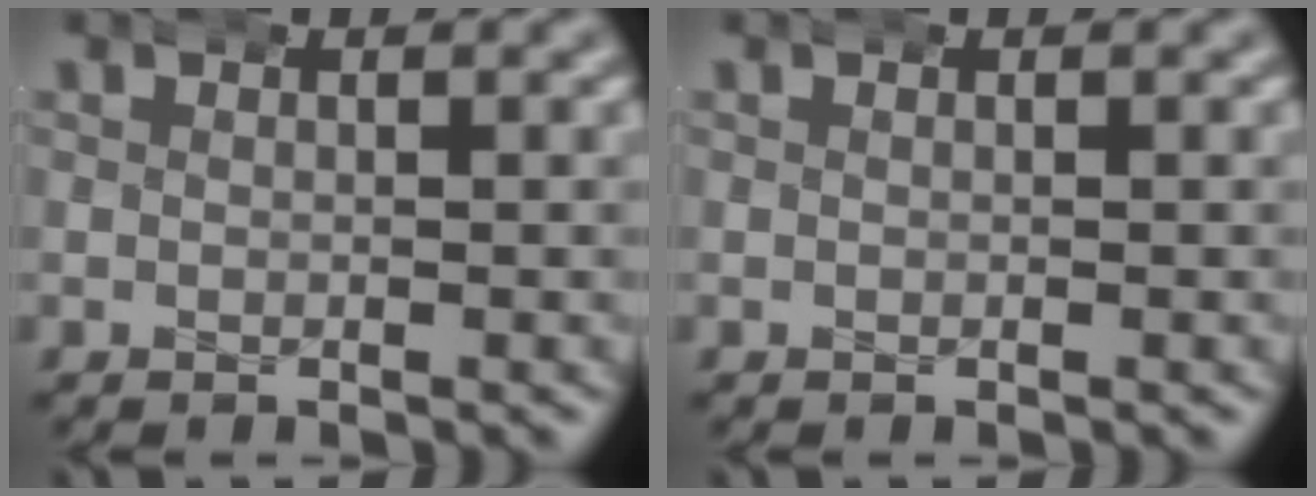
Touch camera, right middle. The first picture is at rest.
{"total": 0.0}